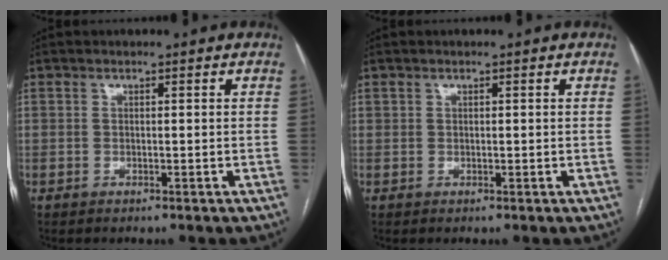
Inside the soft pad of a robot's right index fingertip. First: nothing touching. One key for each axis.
{"total": 0.6, "fx": 0.4, "fy": 0.4, "fz": 0.0, "tx": 0.010, "ty": 0.003, "tz": 0.007}